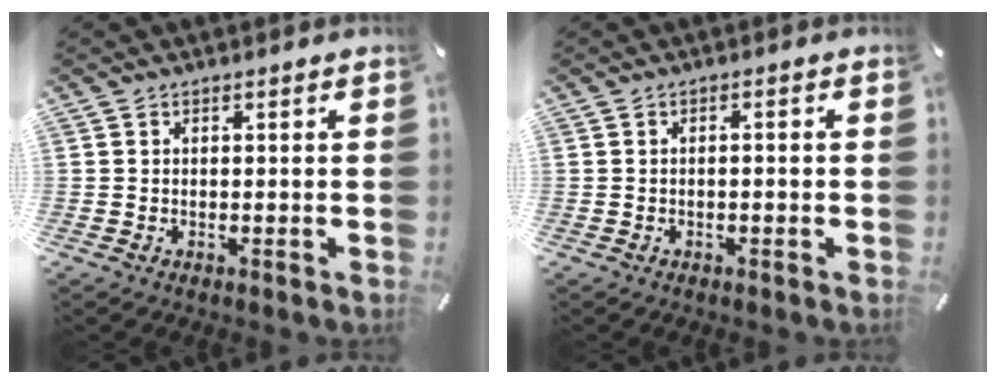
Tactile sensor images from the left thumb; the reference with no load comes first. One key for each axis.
{"total": 1.3, "fx": -0.7, "fy": 0.4, "fz": 1.0, "tx": -0.018, "ty": 0.002, "tz": -0.014}